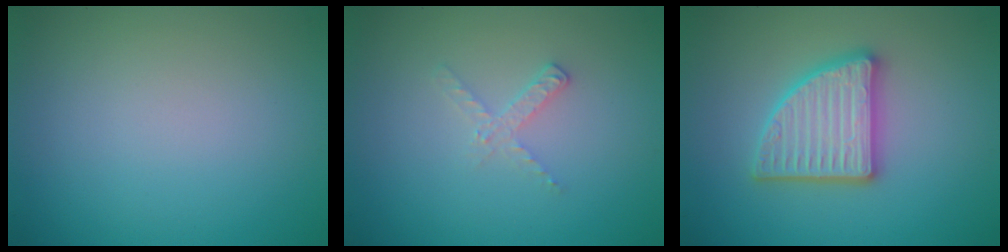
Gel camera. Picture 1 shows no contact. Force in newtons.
{"total": 1.4, "press": 1.4, "slide": 0.1}
{"total": 5.0, "press": 4.9, "slide": 0.8}